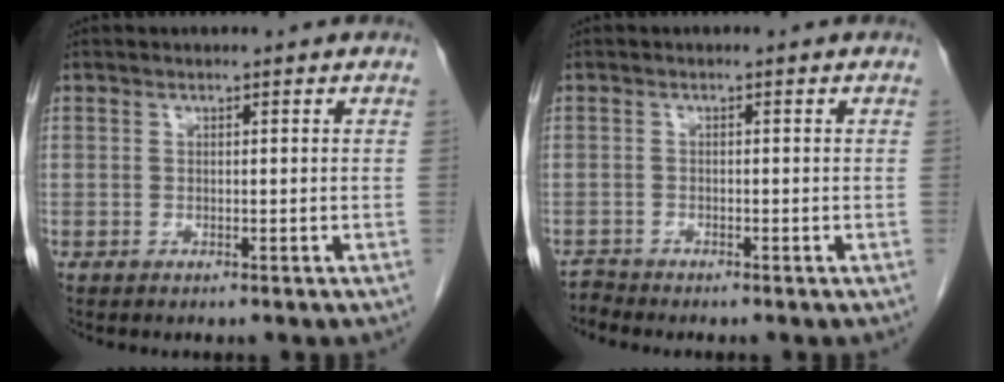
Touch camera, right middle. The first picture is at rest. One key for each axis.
{"total": 1.4, "fx": -1.1, "fy": -0.4, "fz": -0.7, "tx": 0.015, "ty": -0.011, "tz": -0.022}